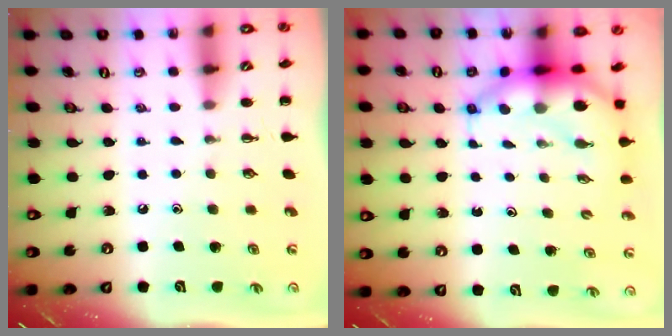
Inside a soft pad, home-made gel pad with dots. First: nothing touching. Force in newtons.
{"total": 7.2, "press": 7.0, "slide": 1.8}